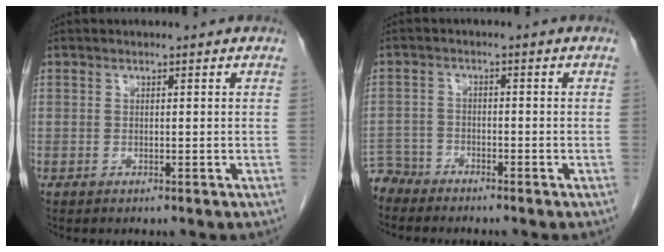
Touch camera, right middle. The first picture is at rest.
{"total": 4.4, "force": [-4.2, 1.1, -0.7], "torque": [0.018, -0.008, -0.084]}